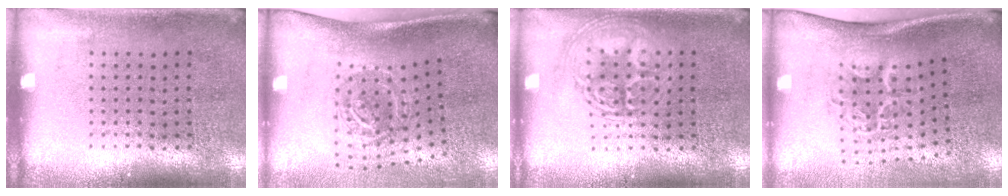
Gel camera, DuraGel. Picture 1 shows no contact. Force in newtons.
{"total": 2.0, "press": 1.3, "slide": 1.6}
{"total": 2.9, "press": 2.9, "slide": 0.4}
{"total": 2.1, "press": 1.4, "slide": 1.6}